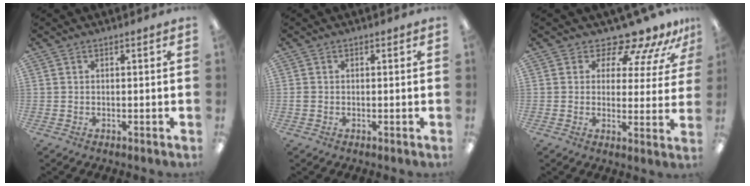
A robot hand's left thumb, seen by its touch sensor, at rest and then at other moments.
{"total": 0.9, "force": [-0.2, 0.8, 0.4], "torque": [-0.007, 0.004, -0.005]}
{"total": 11.0, "force": [10.0, 3.1, 3.4], "torque": [-0.055, -0.090, 0.177]}